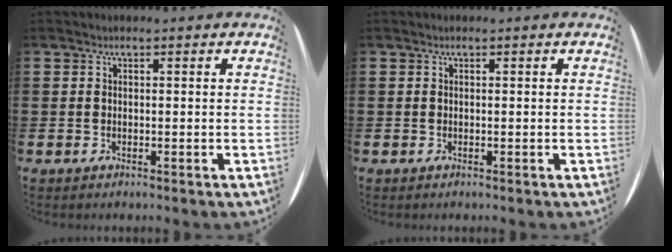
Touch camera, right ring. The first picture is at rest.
{"total": 0.0}